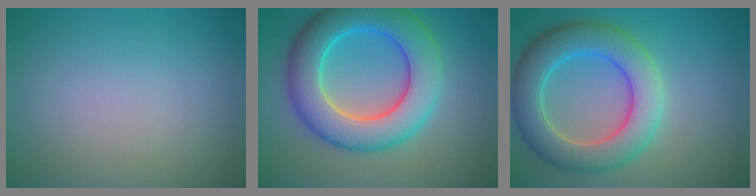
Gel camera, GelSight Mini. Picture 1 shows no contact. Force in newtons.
{"total": 9.4, "press": 9.4, "slide": 0.3}
{"total": 6.7, "press": 6.7, "slide": 0.5}